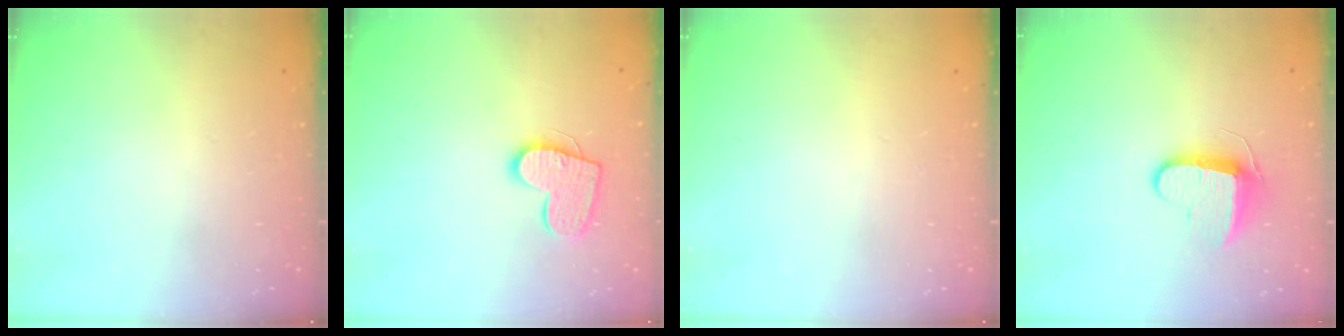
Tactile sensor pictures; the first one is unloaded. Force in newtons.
{"total": 12.4, "press": 12.4, "slide": 0.7}
{"total": 0.0}
{"total": 9.2, "press": 9.2, "slide": 0.7}